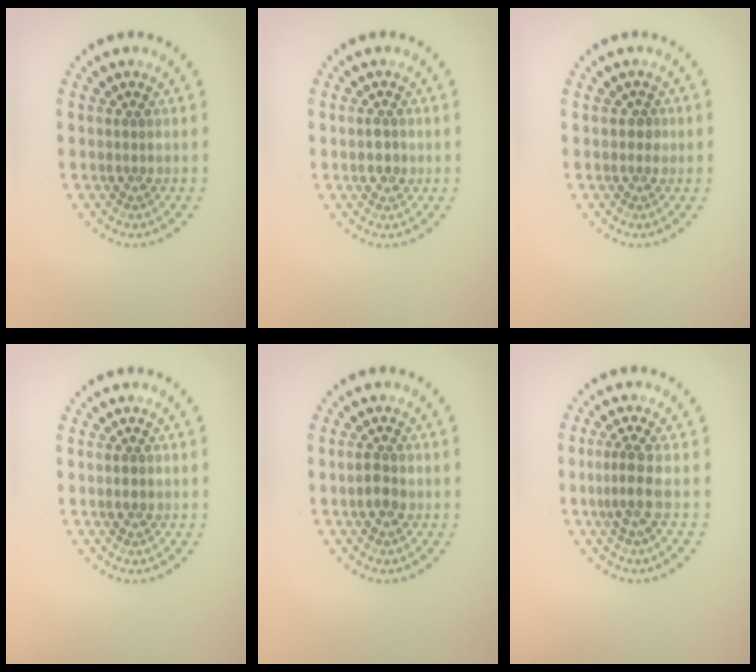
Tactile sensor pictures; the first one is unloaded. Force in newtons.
{"total": 1.4, "press": 1.3, "slide": 0.1}
{"total": 0.8, "press": 0.7, "slide": 0.4}
{"total": 1.0, "press": 1.0, "slide": 0.1}
{"total": 1.5, "press": 1.5, "slide": 0.1}
{"total": 2.3, "press": 1.5, "slide": 1.7}